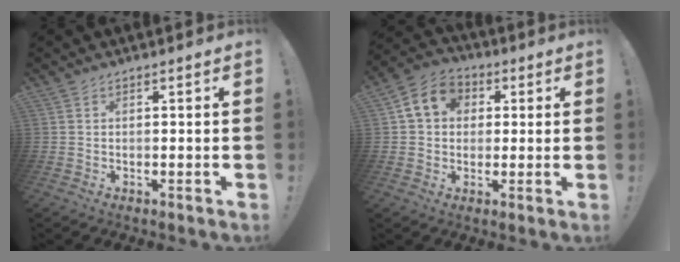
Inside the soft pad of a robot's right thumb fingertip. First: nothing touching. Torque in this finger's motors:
{"motor_torque": [0.12, 0.11, 0.02, 0.01, 0.03]}